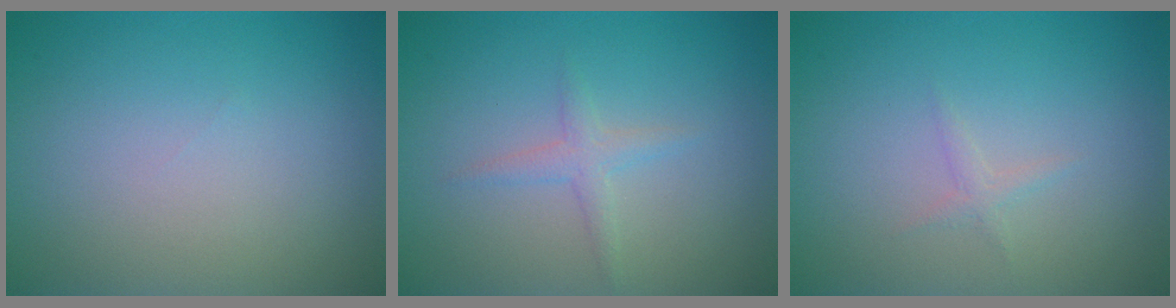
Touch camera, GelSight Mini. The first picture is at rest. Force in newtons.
{"total": 1.4, "press": 1.4, "slide": 0.0}
{"total": 0.7, "press": 0.7, "slide": 0.0}